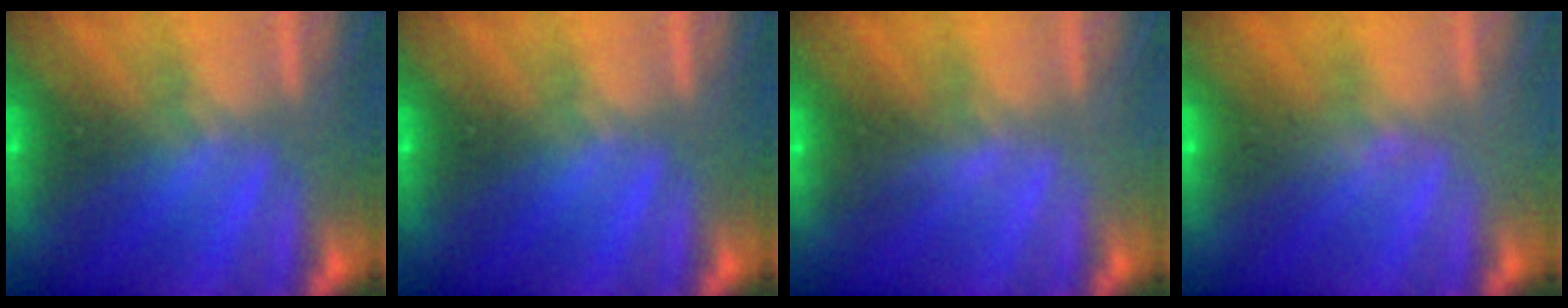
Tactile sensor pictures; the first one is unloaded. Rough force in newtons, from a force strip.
{"total": 0.0}
{"total": 2.8}
{"total": 2.9}